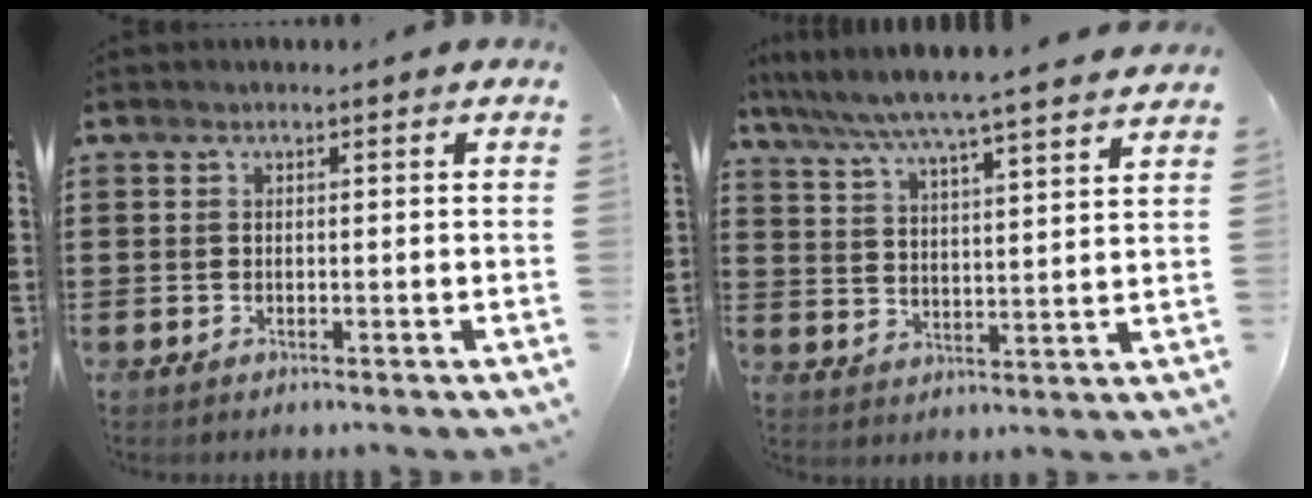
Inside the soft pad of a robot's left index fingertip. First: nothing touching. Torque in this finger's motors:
{"motor_torque": [2.14, 0.00, 0.21, 0.00]}